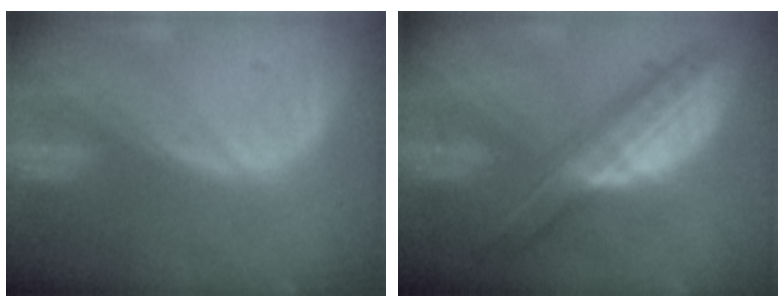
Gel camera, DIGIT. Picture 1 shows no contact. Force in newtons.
{"total": 8.3, "press": 8.3, "slide": 0.6}